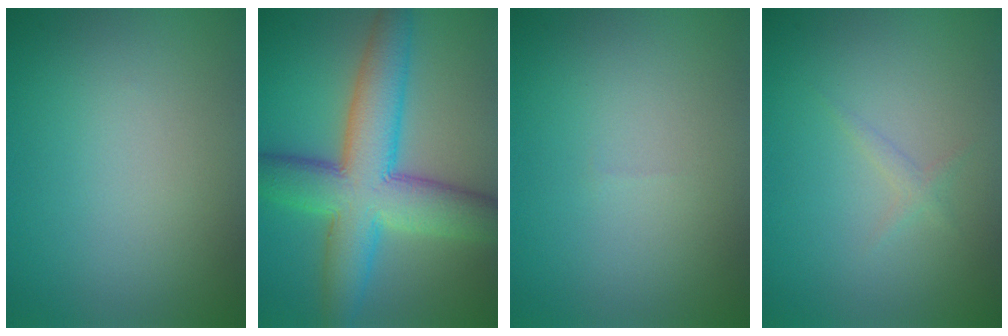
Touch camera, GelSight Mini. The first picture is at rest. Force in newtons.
{"total": 10.0, "press": 10.0, "slide": 0.4}
{"total": 0.0}
{"total": 0.8, "press": 0.8, "slide": 0.0}